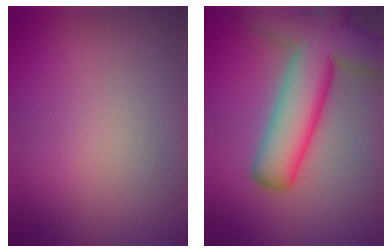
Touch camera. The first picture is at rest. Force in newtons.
{"total": 11.3, "press": 11.2, "slide": 0.8}